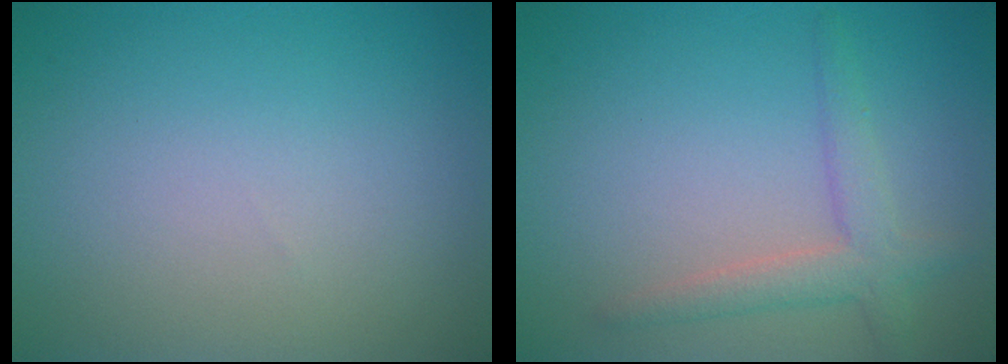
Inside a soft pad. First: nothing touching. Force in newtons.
{"total": 2.8, "press": 2.8, "slide": 0.1}